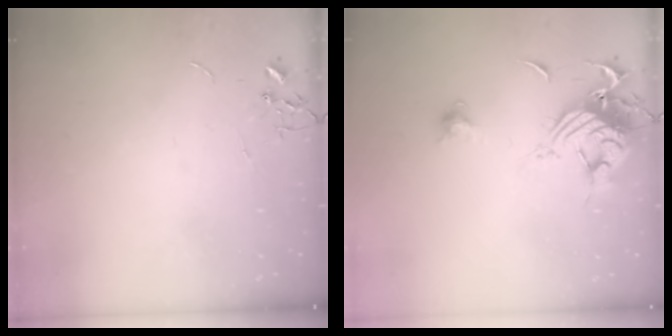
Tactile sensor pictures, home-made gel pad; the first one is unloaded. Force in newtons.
{"total": 13.4, "press": 13.4, "slide": 1.5}